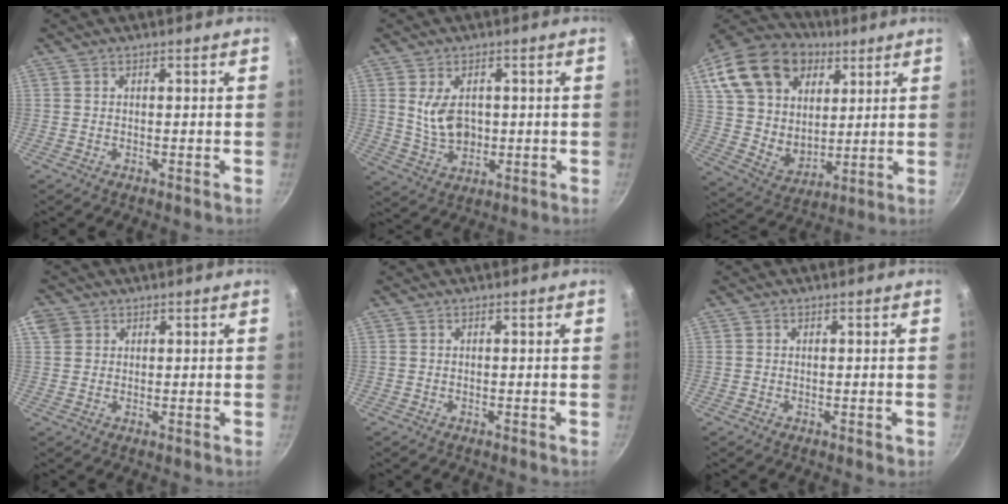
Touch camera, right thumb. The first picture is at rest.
{"total": 7.6, "force": [0.9, 5.2, 5.5], "torque": [-0.080, -0.011, 0.027]}
{"total": 24.0, "force": [9.9, 17.3, 13.3], "torque": [-0.227, -0.002, 0.185]}
{"total": 3.9, "force": [1.5, 3.4, 1.1], "torque": [-0.006, 0.003, 0.024]}
{"total": 0.0}
{"total": 0.6, "force": [0.0, 0.5, 0.3], "torque": [-0.001, 0.002, 0.000]}